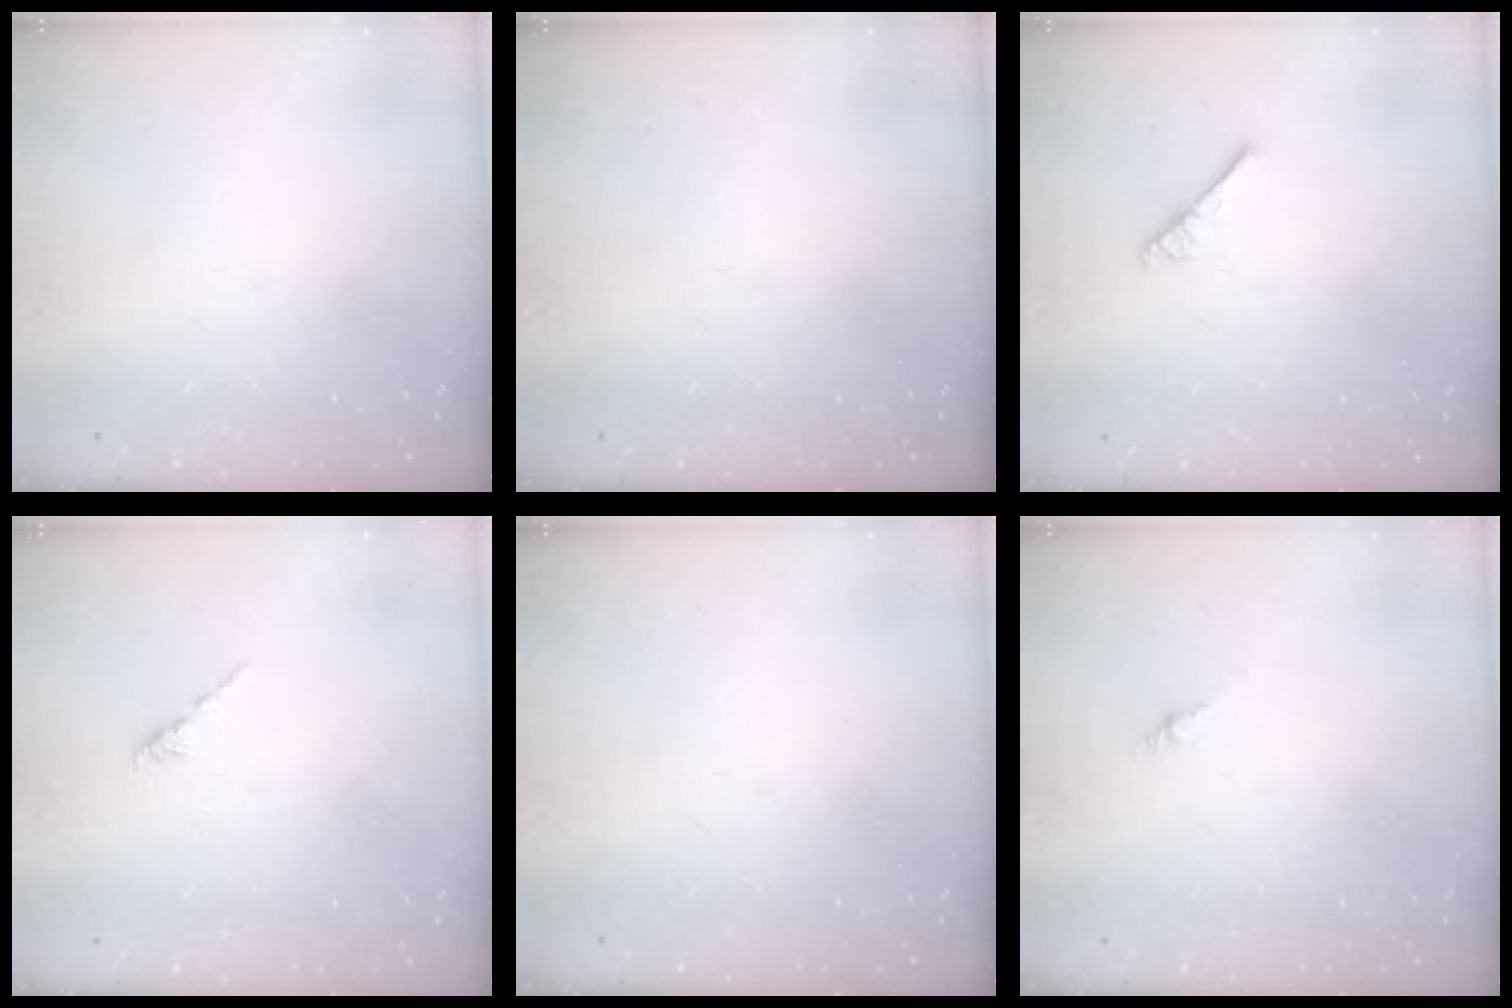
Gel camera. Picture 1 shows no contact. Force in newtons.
{"total": 0.0}
{"total": 2.6, "press": 2.6, "slide": 0.3}
{"total": 1.6, "press": 1.5, "slide": 0.6}
{"total": 0.0}
{"total": 1.5, "press": 1.4, "slide": 0.6}